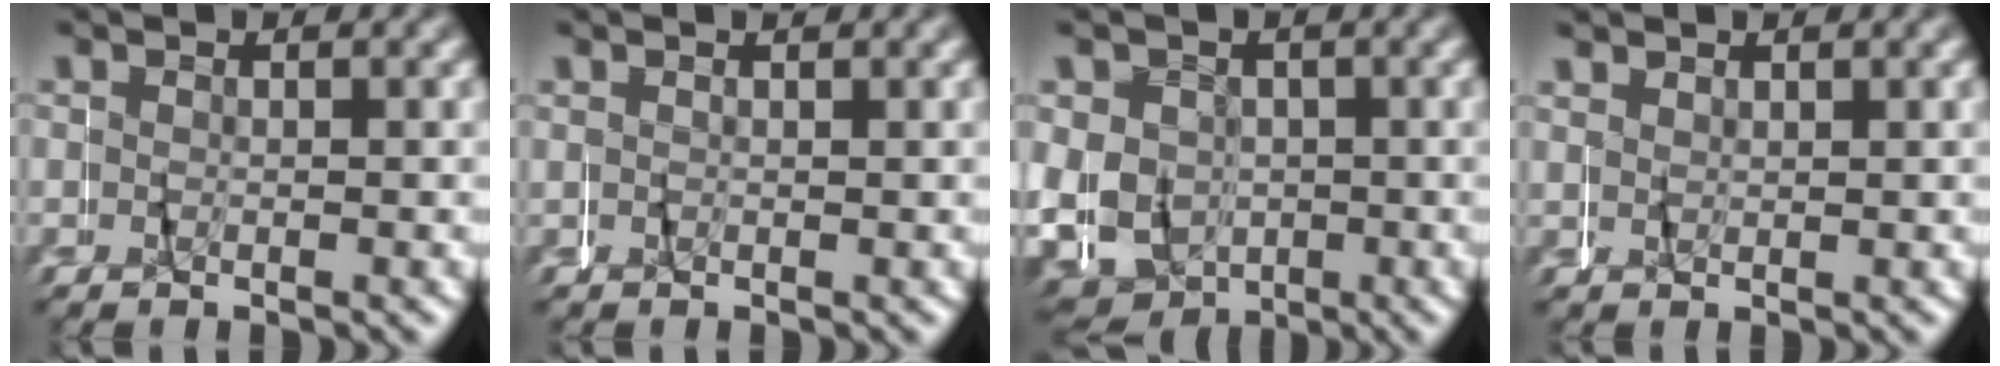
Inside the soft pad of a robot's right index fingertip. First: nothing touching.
{"total": 0.0}
{"total": 11.3, "force": [-2.2, 10.5, 3.7], "torque": [-0.099, -0.046, -0.022]}
{"total": 0.9, "force": [0.8, 0.0, -0.3], "torque": [0.004, -0.001, 0.017]}